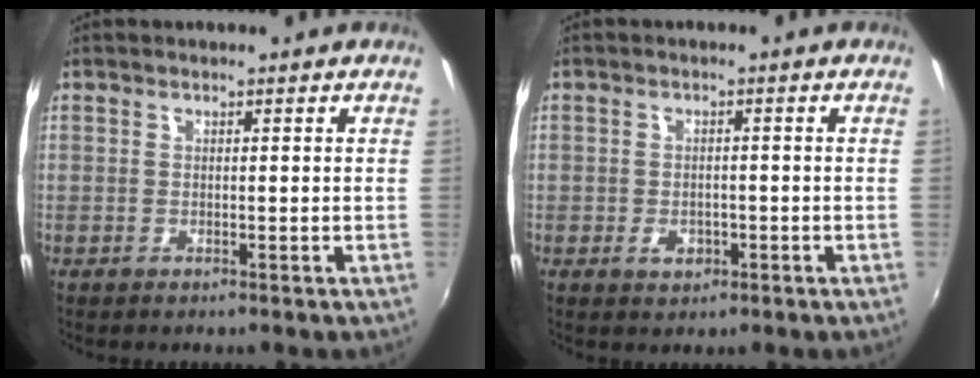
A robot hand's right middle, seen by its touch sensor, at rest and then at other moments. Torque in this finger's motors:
{"motor_torque": [0.45, -0.40, 0.18, 0.03]}